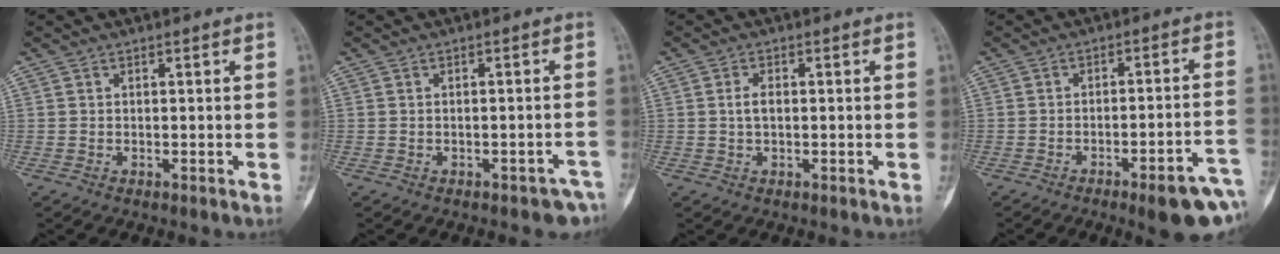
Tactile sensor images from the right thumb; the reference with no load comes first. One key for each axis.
{"total": 4.8, "fx": -3.5, "fy": 2.2, "fz": 2.4, "tx": -0.017, "ty": 0.026, "tz": -0.035}
{"total": 2.4, "fx": 0.1, "fy": 1.4, "fz": 2.0, "tx": -0.039, "ty": 0.004, "tz": 0.001}
{"total": 11.7, "fx": -6.4, "fy": 2.3, "fz": 9.5, "tx": -0.104, "ty": 0.035, "tz": -0.076}